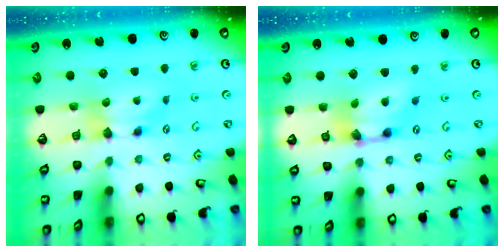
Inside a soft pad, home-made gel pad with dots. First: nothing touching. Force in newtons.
{"total": 5.5, "press": 5.0, "slide": 2.3}